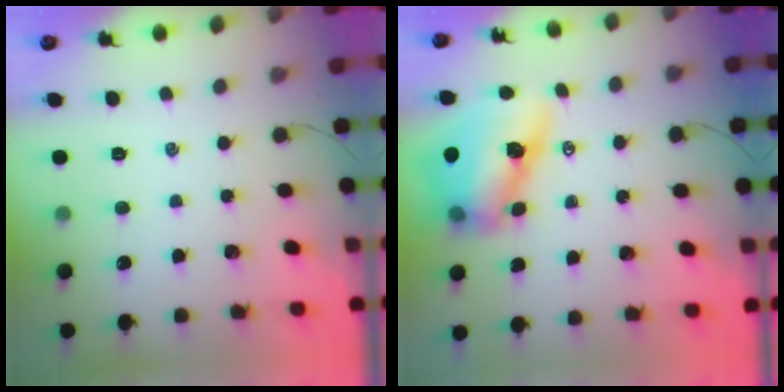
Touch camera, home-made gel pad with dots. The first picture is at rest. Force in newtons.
{"total": 12.9, "press": 12.4, "slide": 3.6}